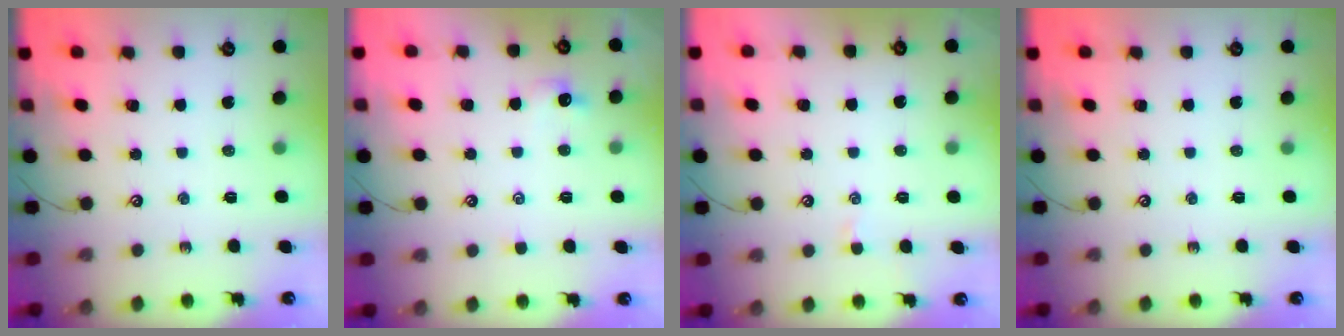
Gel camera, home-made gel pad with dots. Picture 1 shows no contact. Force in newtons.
{"total": 0.7, "press": 0.4, "slide": 0.6}
{"total": 1.2, "press": 1.1, "slide": 0.4}
{"total": 0.0}